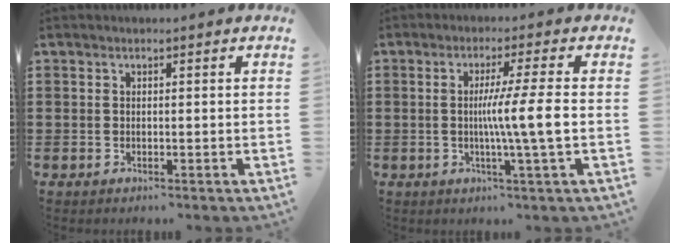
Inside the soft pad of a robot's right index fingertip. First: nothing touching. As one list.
[{"total": 7.4, "force": [-0.4, -0.7, 7.3], "torque": [-0.130, -0.009, -0.013]}]